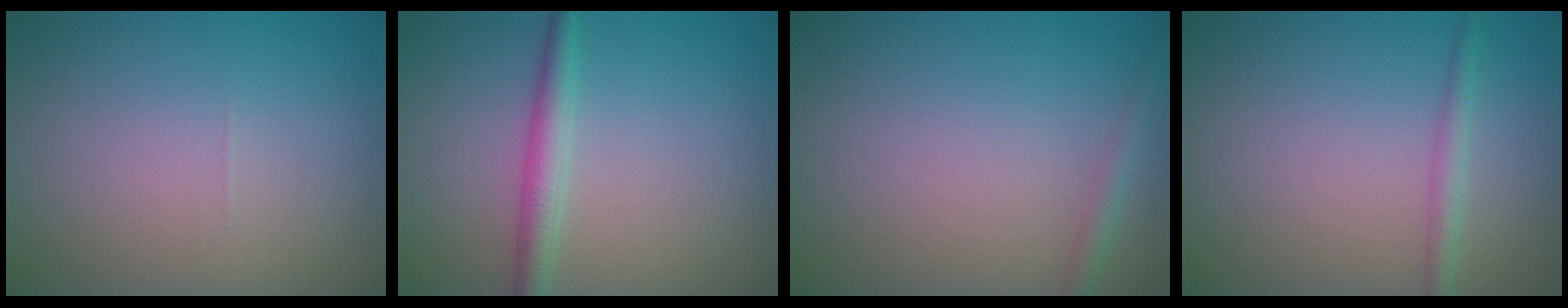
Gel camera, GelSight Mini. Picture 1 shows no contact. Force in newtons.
{"total": 2.5, "press": 2.5, "slide": 0.0}
{"total": 1.3, "press": 1.3, "slide": 0.1}
{"total": 1.7, "press": 1.7, "slide": 0.0}